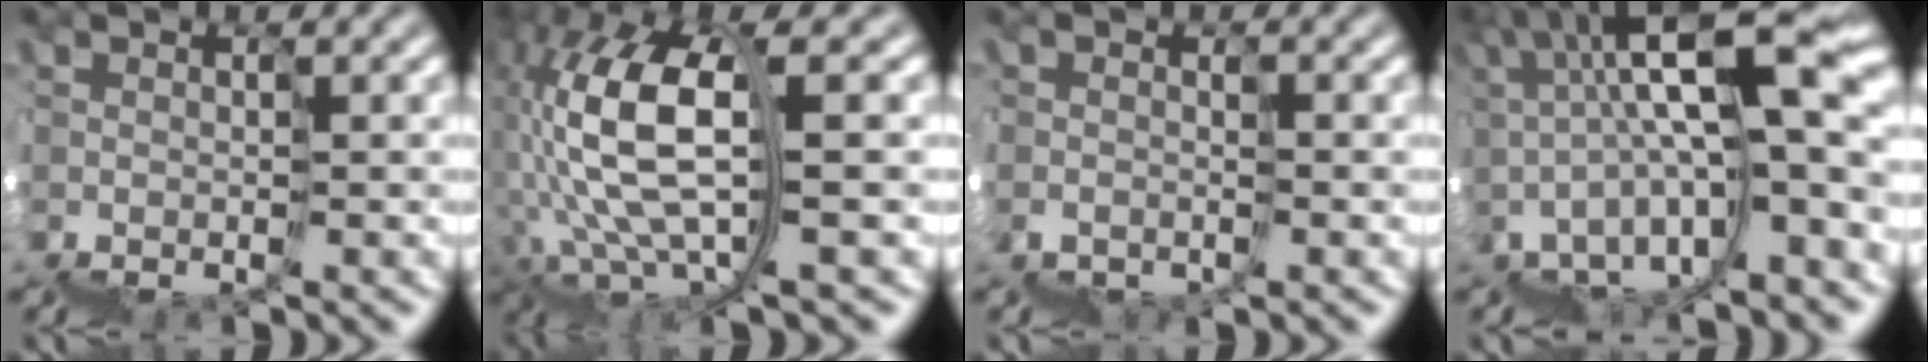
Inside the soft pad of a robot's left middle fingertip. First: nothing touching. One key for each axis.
{"total": 7.3, "fx": 2.3, "fy": 2.9, "fz": 6.3, "tx": -0.141, "ty": 0.027, "tz": 0.036}
{"total": 1.9, "fx": -1.2, "fy": 1.4, "fz": -0.4, "tx": 0.009, "ty": 0.007, "tz": -0.015}
{"total": 12.6, "fx": 1.4, "fy": 3.5, "fz": 12.0, "tx": -0.174, "ty": 0.036, "tz": 0.033}